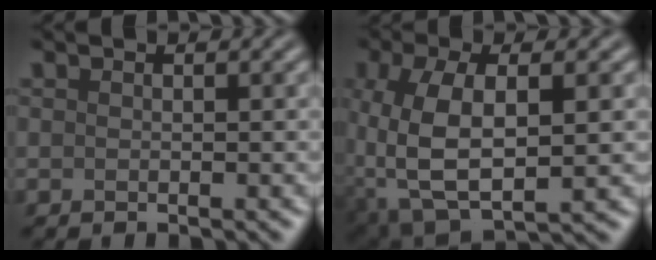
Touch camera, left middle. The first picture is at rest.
{"total": 8.1, "force": [-0.5, 4.0, 7.0], "torque": [-0.149, 0.000, -0.009]}